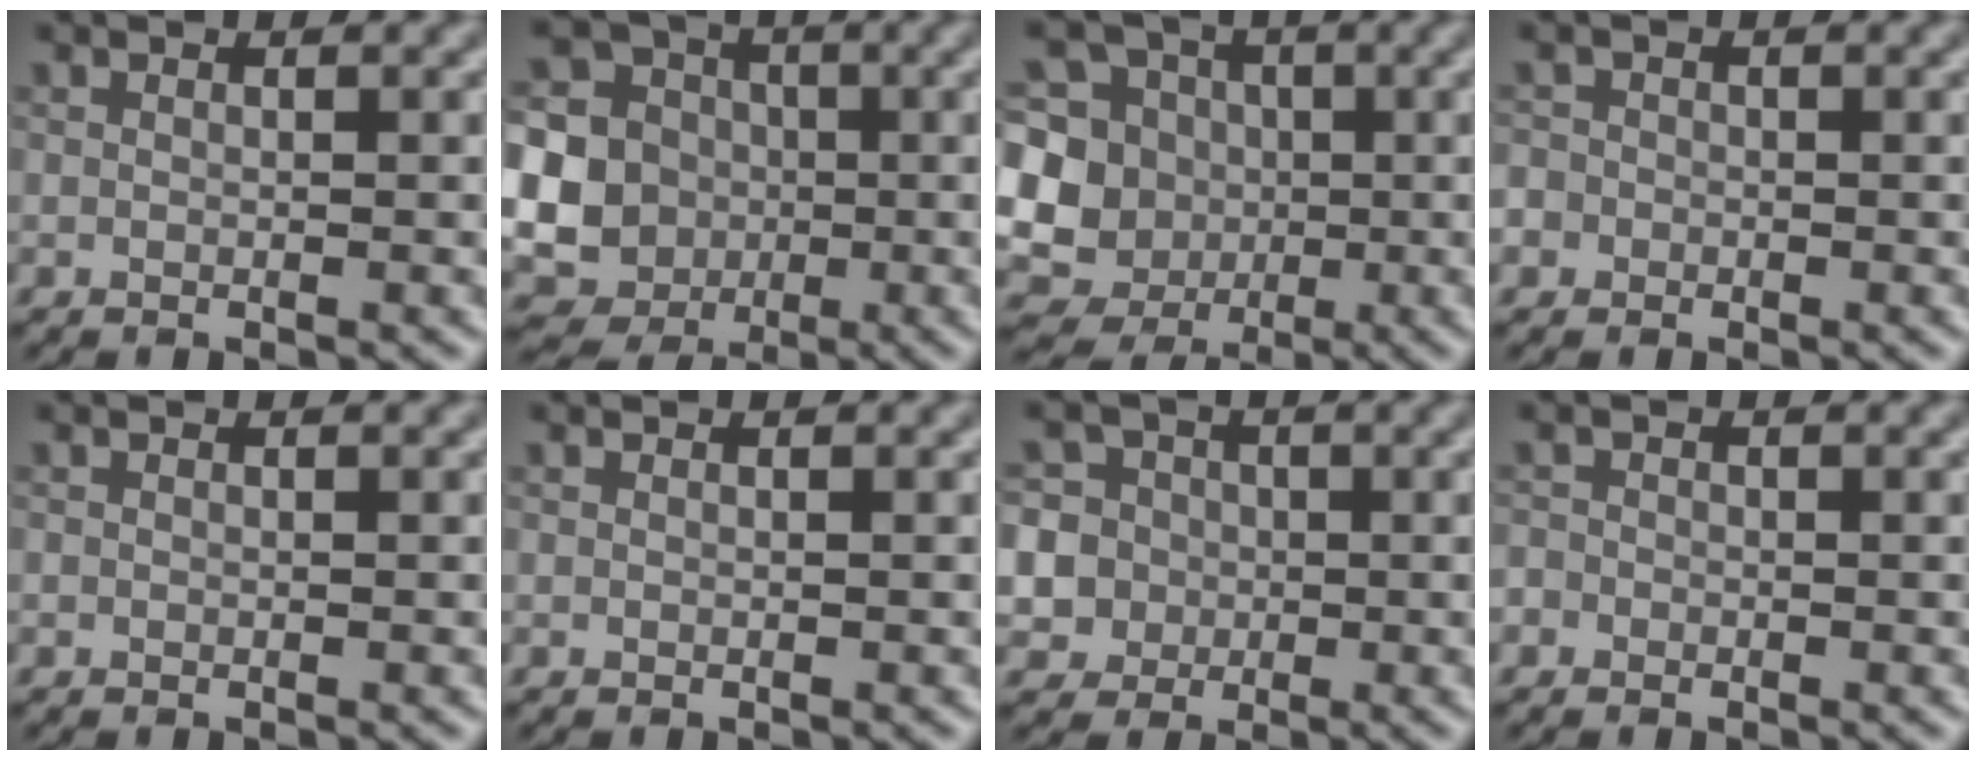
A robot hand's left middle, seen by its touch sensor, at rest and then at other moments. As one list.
[{"total": 13.7, "force": [-1.6, 13.0, 3.9], "torque": [-0.135, 0.004, -0.051]}, {"total": 10.9, "force": [0.4, 10.3, 3.4], "torque": [-0.103, 0.036, -0.016]}, {"total": 2.0, "force": [-0.7, 1.8, 0.4], "torque": [0.004, 0.008, -0.022]}, {"total": 0.0}, {"total": 0.0}, {"total": 9.1, "force": [0.3, 8.7, 2.6], "torque": [-0.067, 0.022, -0.010]}, {"total": 0.9, "force": [-0.5, 0.7, 0.0], "torque": [0.006, -0.002, -0.010]}]